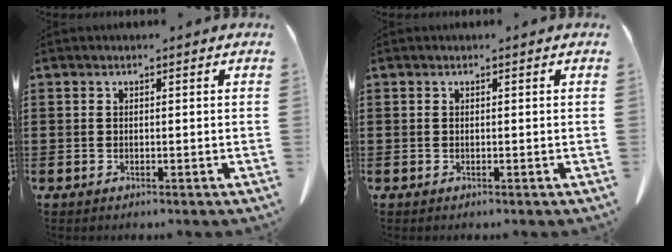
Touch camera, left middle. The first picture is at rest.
{"total": 0.0}